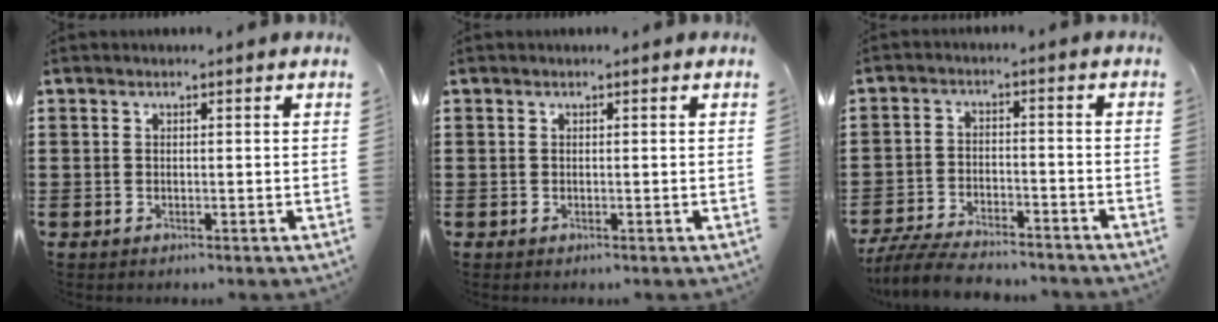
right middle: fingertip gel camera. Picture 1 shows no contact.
{"total": 0.0}
{"total": 6.4, "force": [-6.1, 0.9, 2.0], "torque": [-0.046, 0.001, -0.119]}